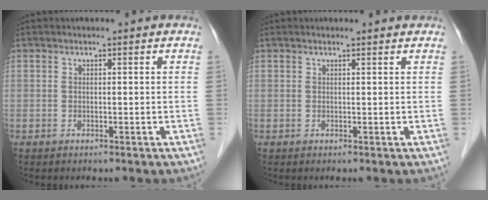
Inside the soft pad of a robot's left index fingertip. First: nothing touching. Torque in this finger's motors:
{"motor_torque": [0.00, -0.05, -0.02, 0.01]}